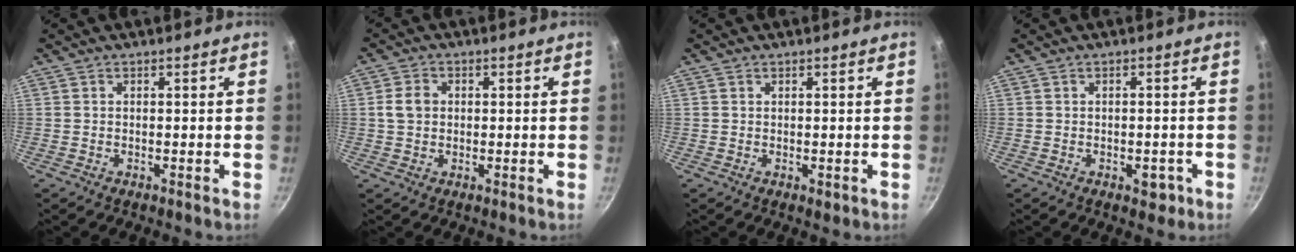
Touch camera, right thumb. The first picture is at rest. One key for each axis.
{"total": 4.0, "fx": 0.4, "fy": 3.2, "fz": 2.3, "tx": -0.032, "ty": 0.007, "tz": 0.002}
{"total": 1.0, "fx": 0.2, "fy": 0.7, "fz": 0.6, "tx": -0.005, "ty": -0.001, "tz": 0.004}
{"total": 3.0, "fx": -1.3, "fy": 1.9, "fz": 2.0, "tx": -0.010, "ty": 0.014, "tz": -0.008}